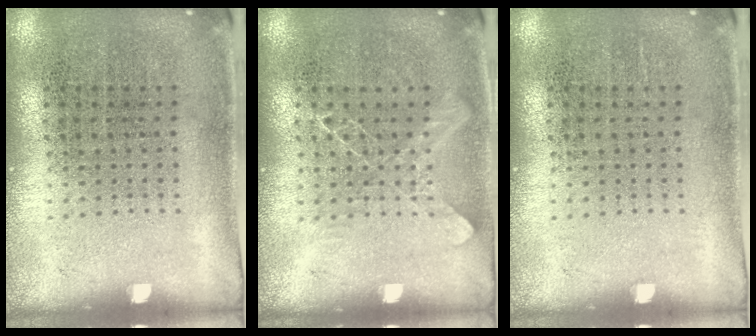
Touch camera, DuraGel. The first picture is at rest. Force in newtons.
{"total": 1.3, "press": 1.2, "slide": 0.3}
{"total": 0.0}